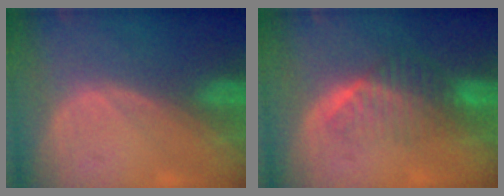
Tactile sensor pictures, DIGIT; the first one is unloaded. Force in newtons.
{"total": 6.5, "press": 5.5, "slide": 3.4}